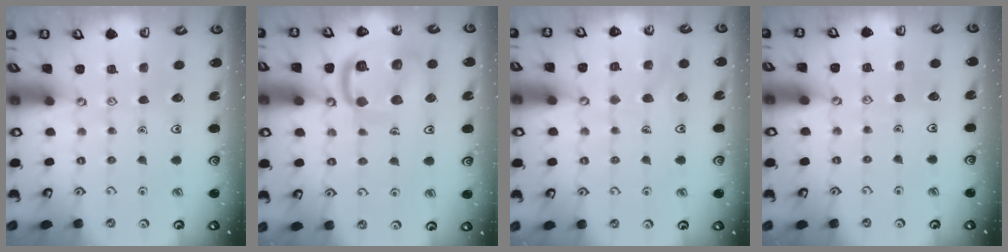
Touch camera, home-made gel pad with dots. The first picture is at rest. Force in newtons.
{"total": 14.5, "press": 14.4, "slide": 1.6}
{"total": 7.1, "press": 7.1, "slide": 0.3}
{"total": 3.3, "press": 3.3, "slide": 0.2}